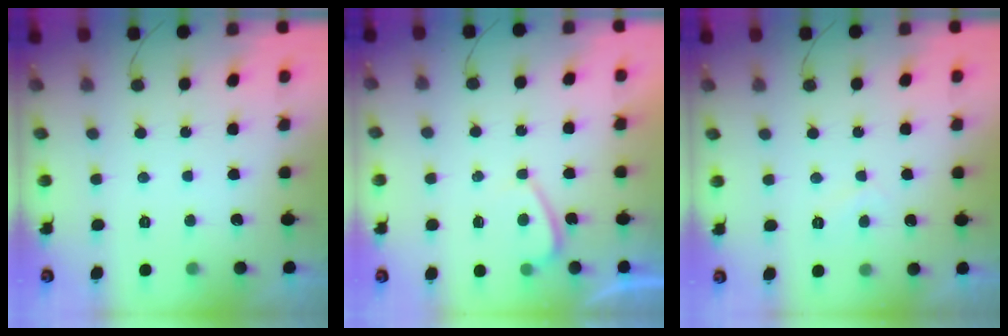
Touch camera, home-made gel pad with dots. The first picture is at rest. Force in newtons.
{"total": 2.0, "press": 1.9, "slide": 0.7}
{"total": 1.9, "press": 1.8, "slide": 0.5}